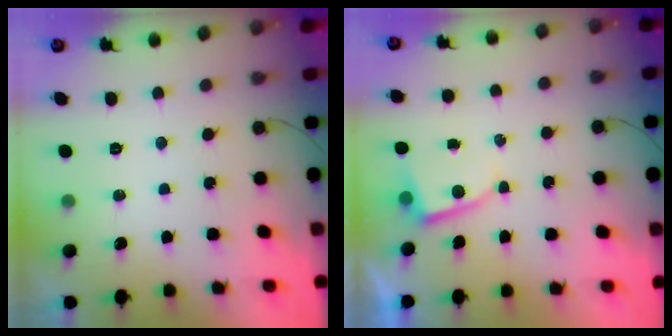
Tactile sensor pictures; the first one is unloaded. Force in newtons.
{"total": 2.7, "press": 2.6, "slide": 0.3}